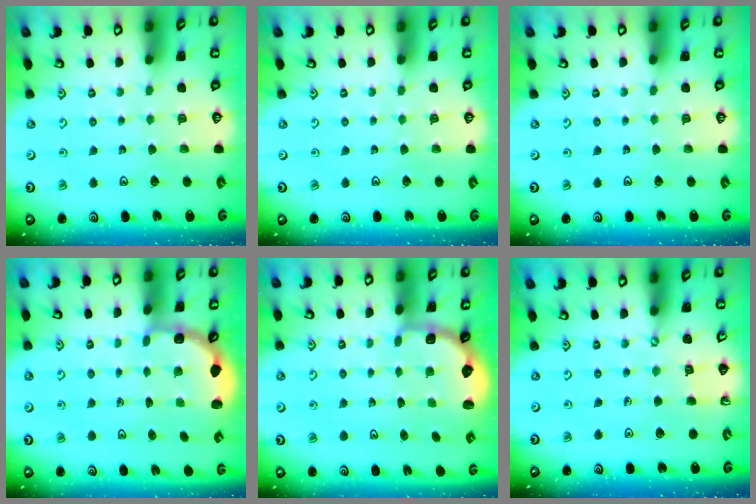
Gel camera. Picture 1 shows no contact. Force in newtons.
{"total": 0.0}
{"total": 0.0}
{"total": 3.0, "press": 2.3, "slide": 1.8}
{"total": 2.8, "press": 2.2, "slide": 1.8}
{"total": 3.6, "press": 3.6, "slide": 0.5}